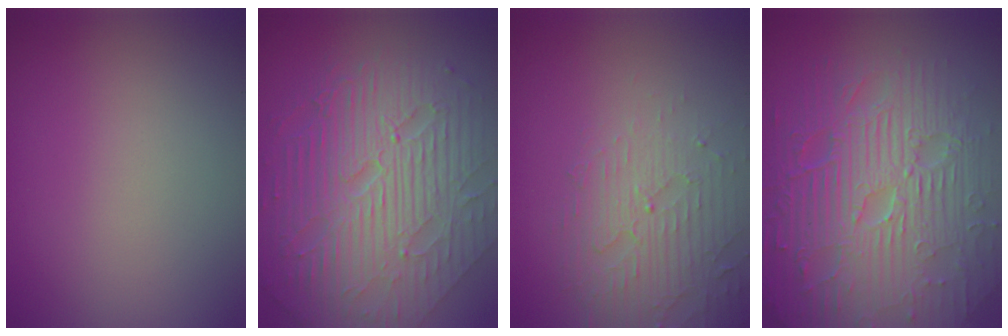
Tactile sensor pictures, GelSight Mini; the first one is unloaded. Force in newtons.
{"total": 10.7, "press": 7.1, "slide": 8.0}
{"total": 3.8, "press": 3.4, "slide": 1.8}
{"total": 11.4, "press": 7.4, "slide": 8.7}